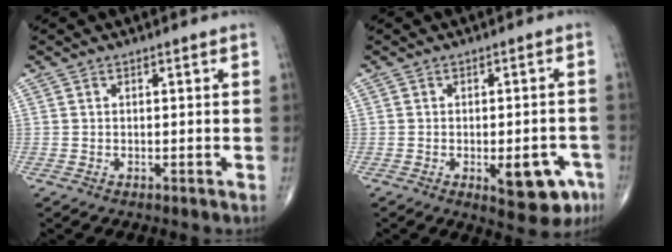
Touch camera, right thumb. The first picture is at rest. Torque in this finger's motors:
{"motor_torque": [1.01, 0.86, 0.58, -0.50, 0.16]}